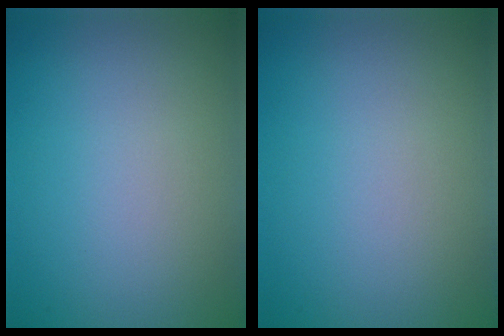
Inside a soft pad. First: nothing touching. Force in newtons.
{"total": 0.0}